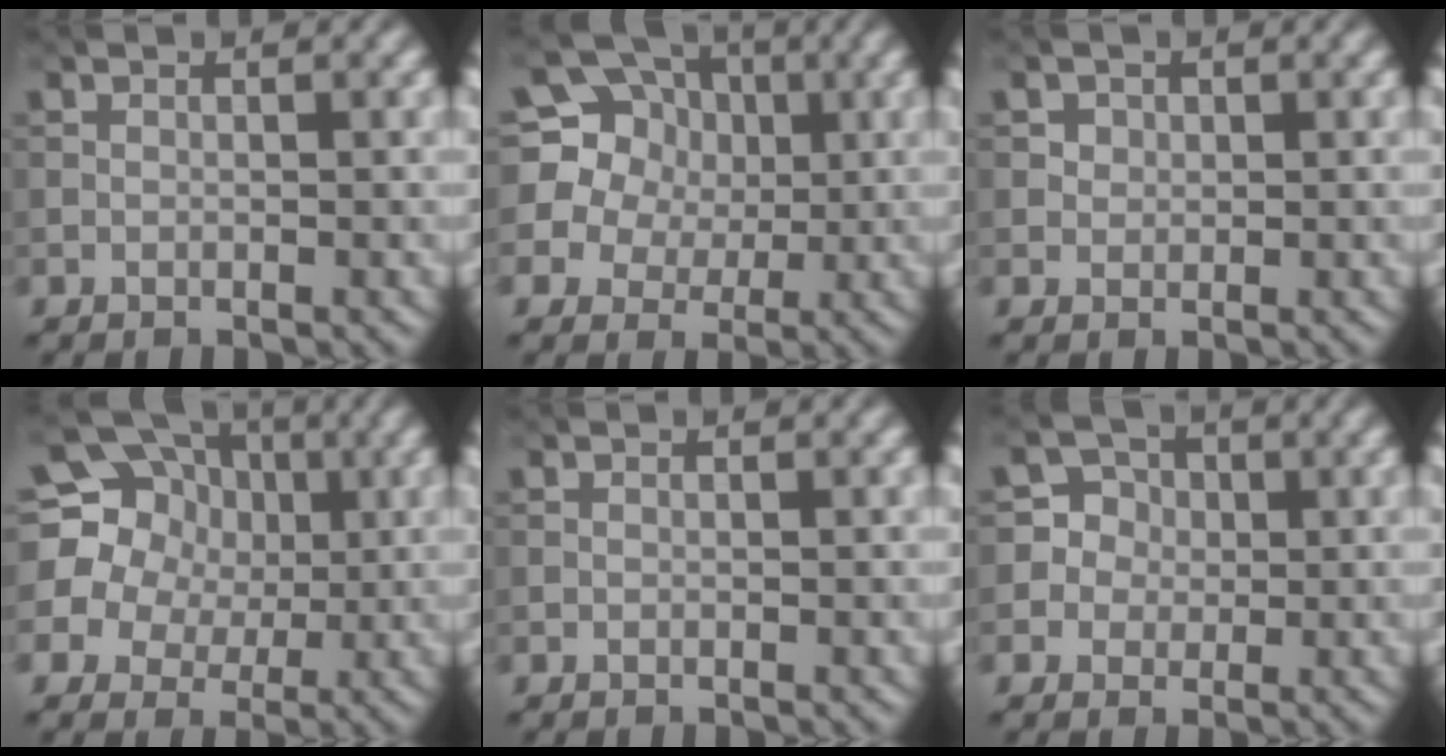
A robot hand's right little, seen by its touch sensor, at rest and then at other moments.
{"total": 11.8, "force": [3.8, 10.4, 4.1], "torque": [-0.128, 0.054, 0.064]}
{"total": 0.7, "force": [0.2, 0.7, 0.0], "torque": [0.000, -0.003, 0.017]}
{"total": 14.7, "force": [3.8, 13.2, 5.1], "torque": [-0.146, 0.058, 0.057]}
{"total": 0.0}
{"total": 3.5, "force": [-0.2, 3.5, 0.3], "torque": [0.011, 0.017, 0.001]}